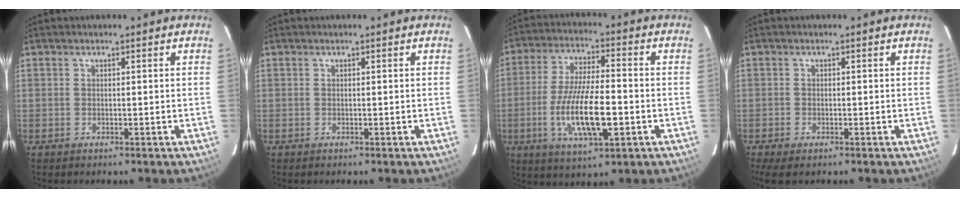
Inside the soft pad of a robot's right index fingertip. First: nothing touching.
{"total": 0.0}
{"total": 13.9, "force": [-3.8, 3.7, 12.8], "torque": [-0.253, -0.013, -0.065]}
{"total": 3.5, "force": [-2.4, 1.3, 2.2], "torque": [-0.052, -0.015, -0.043]}